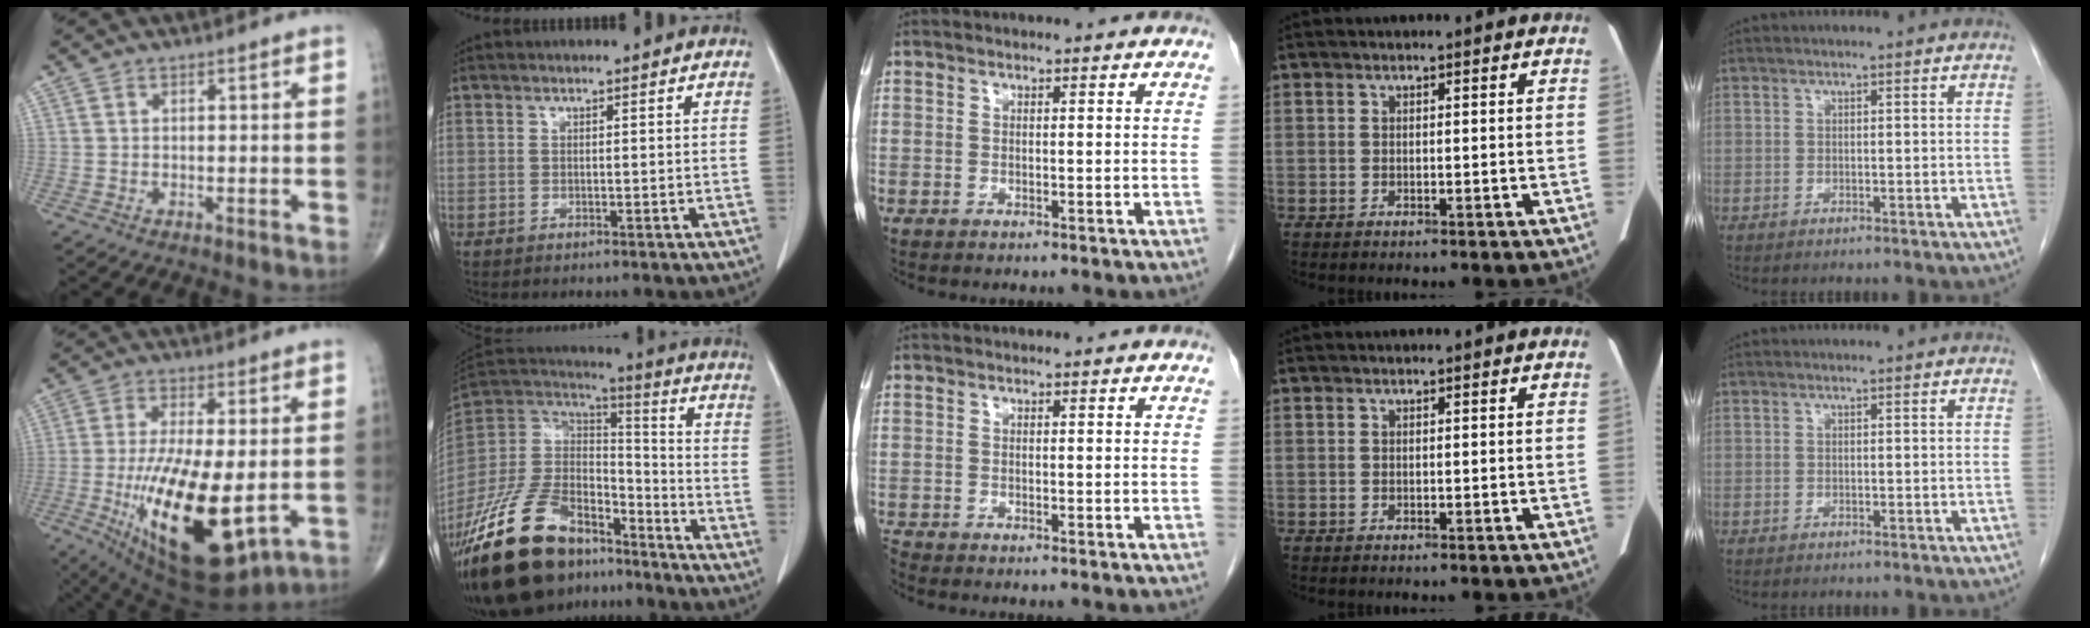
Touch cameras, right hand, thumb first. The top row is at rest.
{"thumb": {"total": 21.4, "force": [-4.3, 8.0, 19.4], "torque": [-0.365, -0.032, -0.051]}, "index": {"total": 24.5, "force": [-17.2, 11.7, 13.1], "torque": [-0.301, 0.008, -0.309]}, "middle": {"total": 0.7, "force": [-0.7, -0.2, 0.0], "torque": [-0.004, -0.005, -0.014]}}